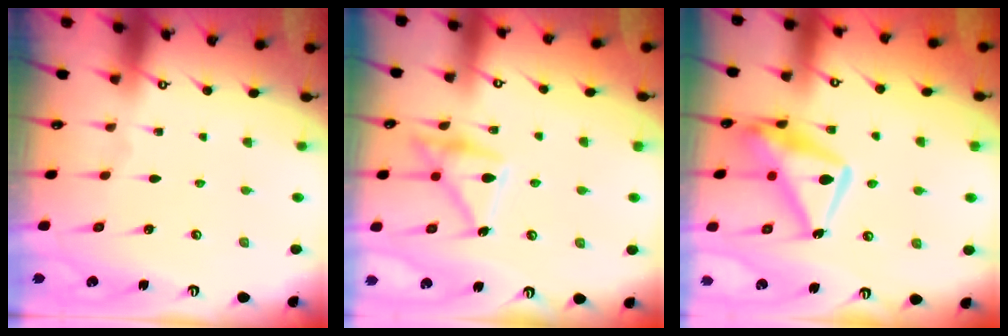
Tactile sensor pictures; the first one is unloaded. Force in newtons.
{"total": 18.0, "press": 18.0, "slide": 1.1}
{"total": 17.8, "press": 17.7, "slide": 1.7}